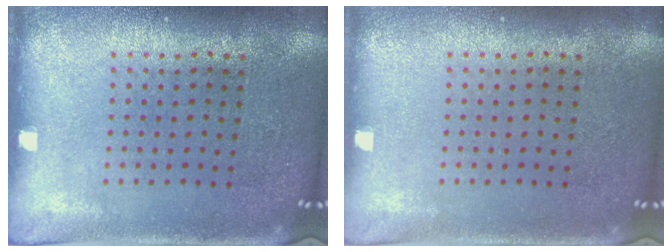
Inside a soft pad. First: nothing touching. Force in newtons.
{"total": 0.0}